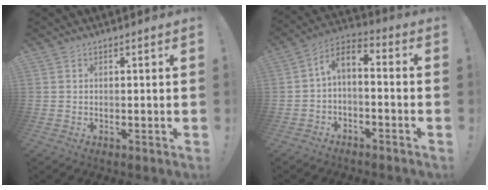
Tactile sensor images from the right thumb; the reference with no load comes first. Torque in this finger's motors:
{"motor_torque": [1.13, 0.91, 0.60, -0.46, 0.03]}